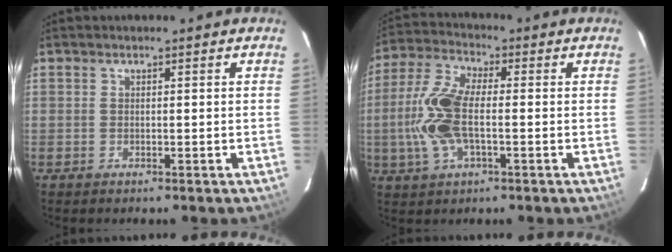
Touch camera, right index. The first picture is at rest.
{"total": 12.1, "force": [-1.6, 5.2, 10.8], "torque": [-0.245, 0.008, -0.038]}